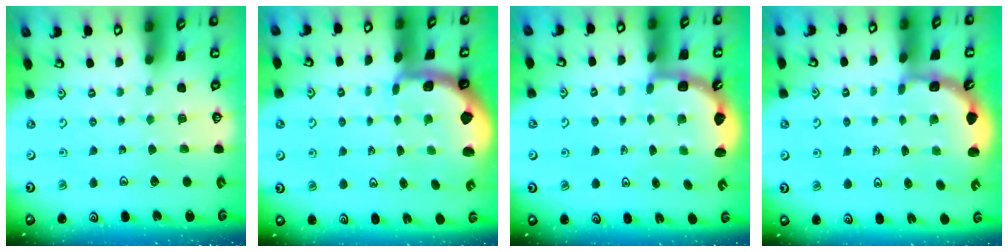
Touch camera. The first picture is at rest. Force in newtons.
{"total": 1.0, "press": 0.9, "slide": 0.4}
{"total": 3.3, "press": 2.5, "slide": 2.2}
{"total": 2.0, "press": 1.8, "slide": 0.8}